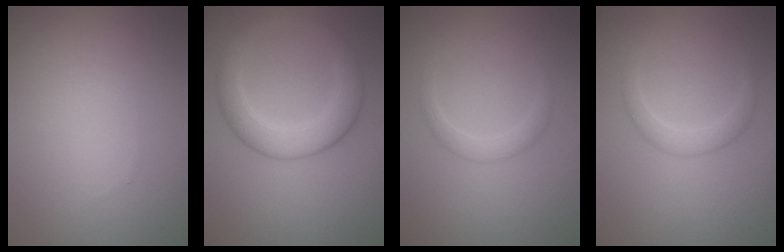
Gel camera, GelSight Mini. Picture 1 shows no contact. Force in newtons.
{"total": 4.7, "press": 4.7, "slide": 0.1}
{"total": 1.5, "press": 1.5, "slide": 0.1}
{"total": 1.7, "press": 1.7, "slide": 0.0}